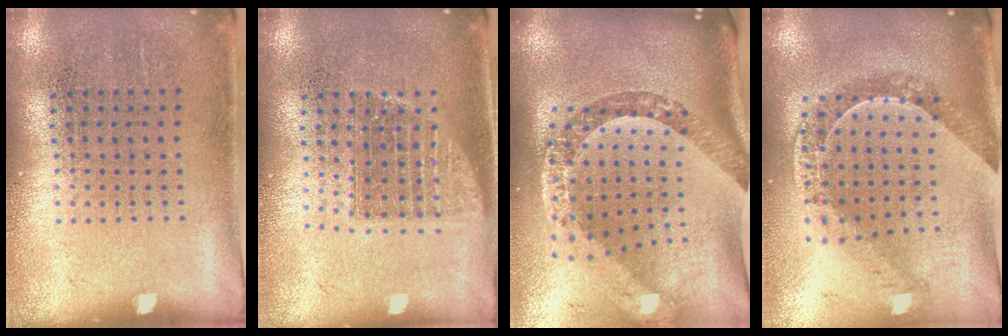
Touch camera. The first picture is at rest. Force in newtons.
{"total": 1.3, "press": 1.1, "slide": 0.8}
{"total": 3.7, "press": 2.6, "slide": 2.6}
{"total": 1.1, "press": 1.1, "slide": 0.2}